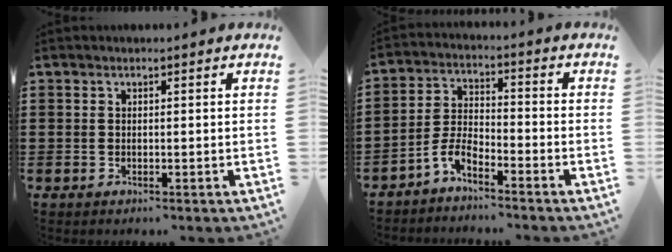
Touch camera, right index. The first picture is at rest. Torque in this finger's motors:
{"motor_torque": [0.50, 0.46, 0.25, 0.05]}